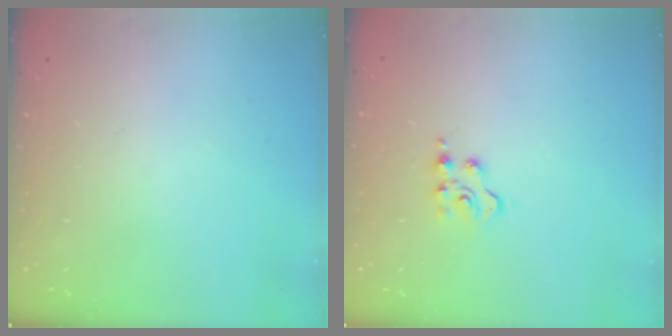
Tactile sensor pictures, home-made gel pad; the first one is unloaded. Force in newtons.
{"total": 3.8, "press": 3.8, "slide": 0.5}